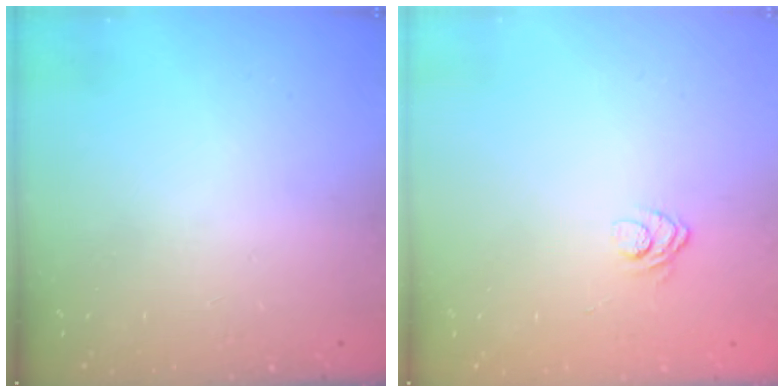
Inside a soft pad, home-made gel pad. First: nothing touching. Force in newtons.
{"total": 3.7, "press": 3.6, "slide": 1.2}